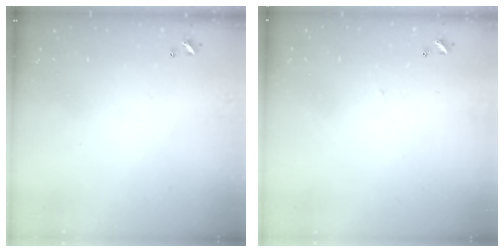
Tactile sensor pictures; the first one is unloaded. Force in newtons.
{"total": 2.1, "press": 2.1, "slide": 0.2}